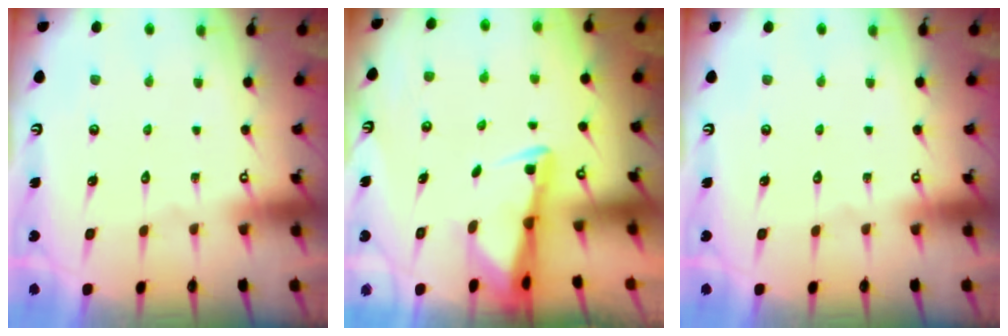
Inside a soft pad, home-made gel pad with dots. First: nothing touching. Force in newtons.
{"total": 3.0, "press": 2.9, "slide": 0.6}
{"total": 0.0}